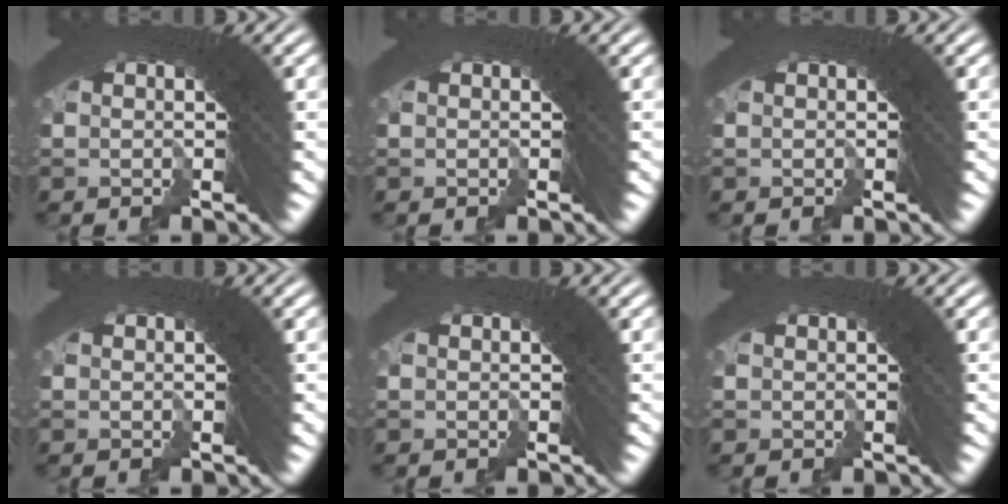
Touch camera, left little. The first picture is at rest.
{"total": 0.0}
{"total": 0.0}
{"total": 0.0}
{"total": 0.0}
{"total": 0.0}